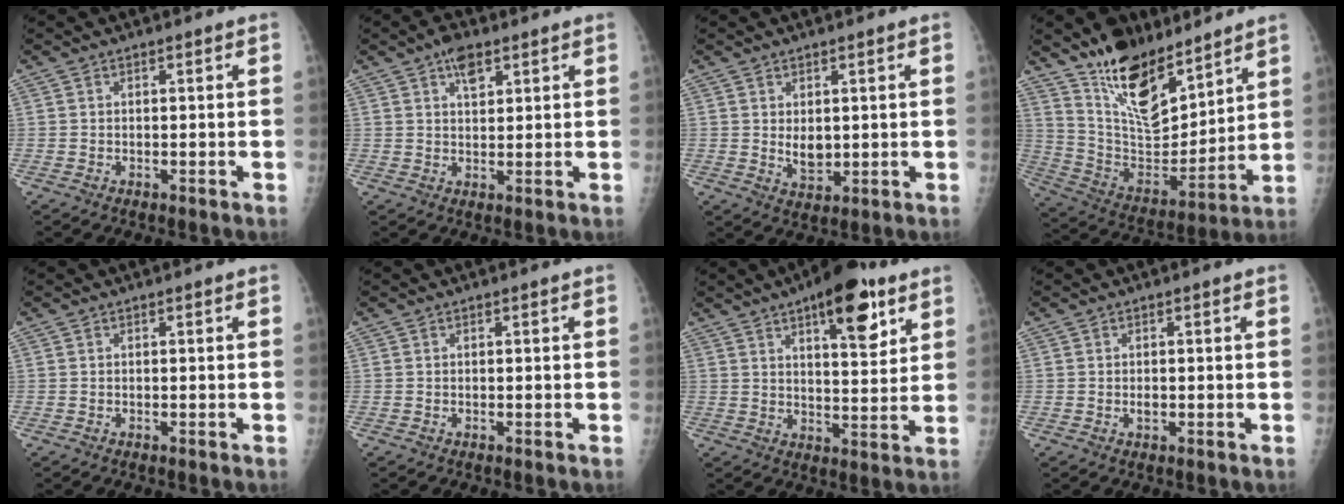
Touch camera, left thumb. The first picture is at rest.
{"total": 4.7, "force": [2.7, 2.3, 3.0], "torque": [-0.038, -0.007, 0.042]}
{"total": 4.4, "force": [0.7, 2.8, 3.3], "torque": [-0.039, -0.014, 0.021]}
{"total": 18.5, "force": [13.4, 7.9, 10.0], "torque": [-0.120, -0.092, 0.249]}
{"total": 0.0}
{"total": 0.0}
{"total": 13.8, "force": [7.4, 5.2, 10.4], "torque": [-0.116, -0.034, 0.105]}
{"total": 1.1, "force": [-0.1, 0.7, 0.9], "torque": [-0.010, -0.001, -0.001]}